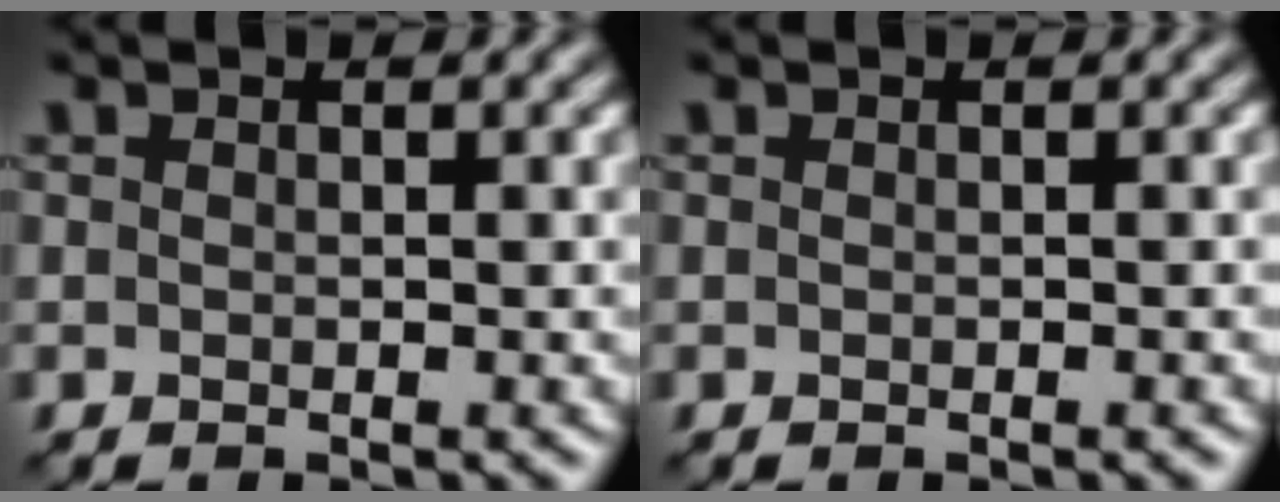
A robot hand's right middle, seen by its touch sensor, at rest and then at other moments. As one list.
[{"total": 0.0}]